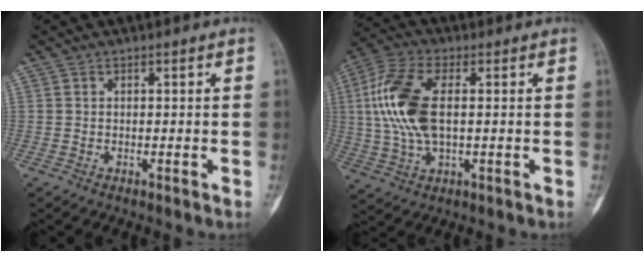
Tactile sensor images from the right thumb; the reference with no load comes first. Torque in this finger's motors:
{"motor_torque": [-0.45, 1.20, 0.92, 0.72, 0.23]}